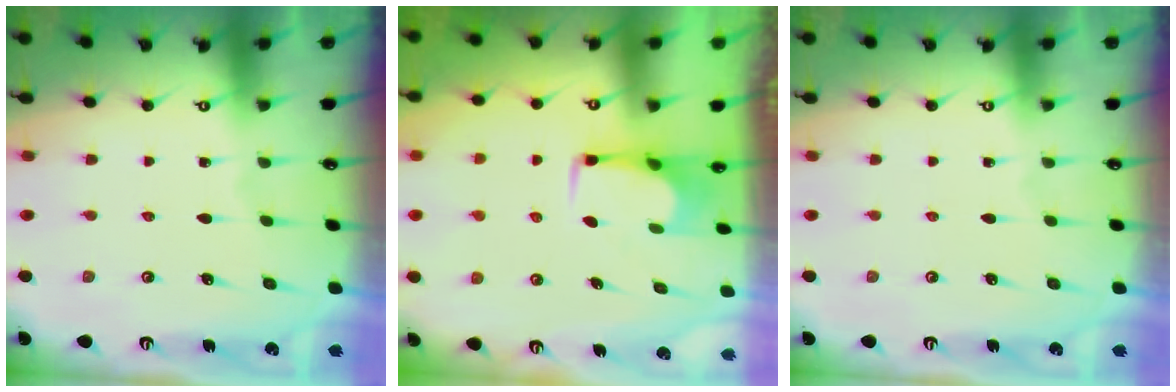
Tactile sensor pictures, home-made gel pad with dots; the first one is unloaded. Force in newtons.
{"total": 2.7, "press": 2.7, "slide": 0.4}
{"total": 0.0}